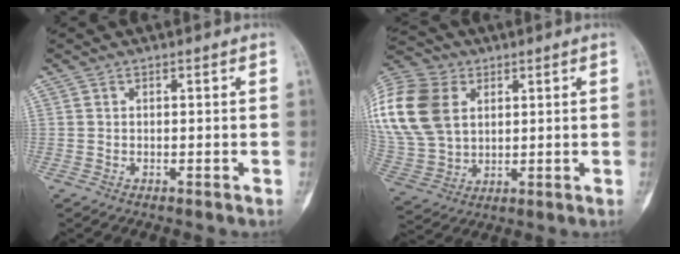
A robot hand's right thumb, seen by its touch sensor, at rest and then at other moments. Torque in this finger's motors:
{"motor_torque": [-0.53, 1.86, 1.95, 0.33, 0.37]}